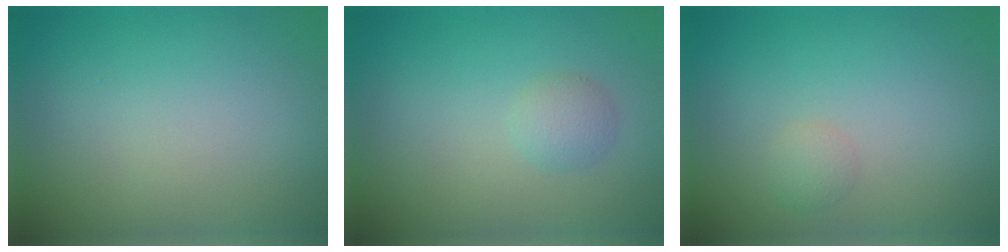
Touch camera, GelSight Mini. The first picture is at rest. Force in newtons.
{"total": 1.5, "press": 1.5, "slide": 0.0}
{"total": 1.1, "press": 1.1, "slide": 0.1}